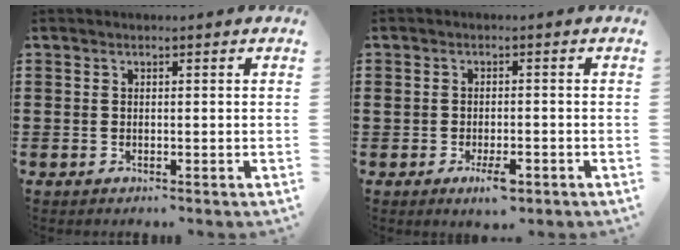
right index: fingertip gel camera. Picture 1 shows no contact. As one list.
[{"total": 3.7, "force": [-1.9, 1.5, 2.9], "torque": [-0.053, 0.001, -0.034]}]